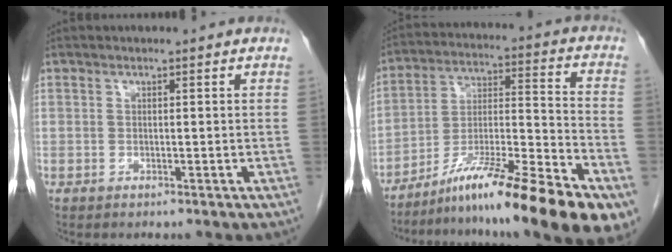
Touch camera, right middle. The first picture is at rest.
{"total": 20.3, "force": [-14.3, 0.5, 14.4], "torque": [-0.197, -0.010, -0.242]}